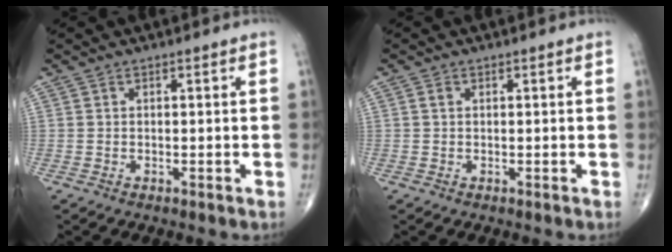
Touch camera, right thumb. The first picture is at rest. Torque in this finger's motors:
{"motor_torque": [-0.30, 0.11, -0.49, -0.16, 0.01]}